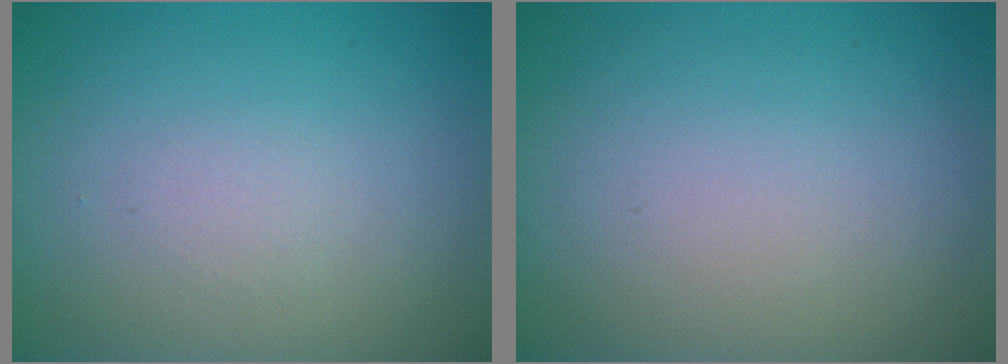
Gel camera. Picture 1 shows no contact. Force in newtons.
{"total": 0.0}